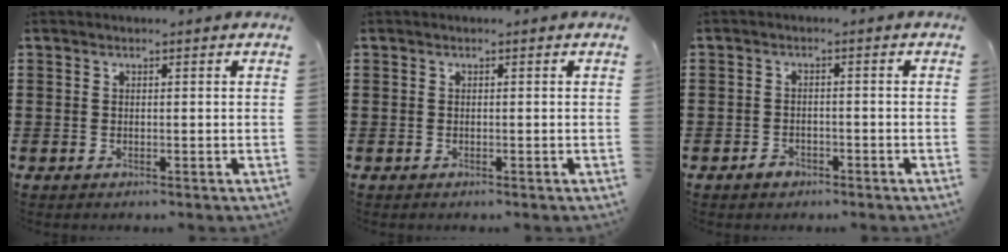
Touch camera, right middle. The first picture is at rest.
{"total": 0.0}
{"total": 1.7, "force": [-1.4, 0.8, 0.5], "torque": [-0.013, 0.000, -0.030]}